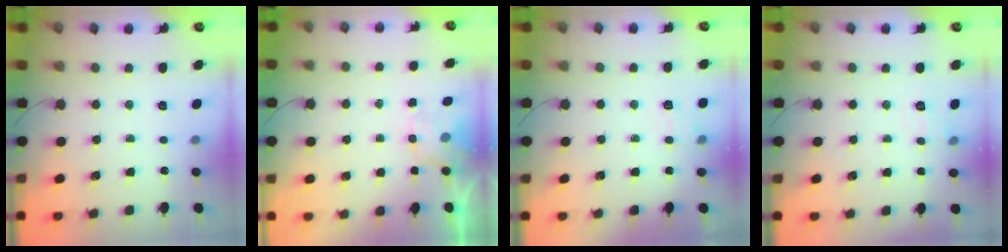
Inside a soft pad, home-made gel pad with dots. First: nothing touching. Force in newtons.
{"total": 1.5, "press": 1.3, "slide": 0.8}
{"total": 7.3, "press": 7.0, "slide": 2.0}
{"total": 6.5, "press": 6.3, "slide": 1.6}